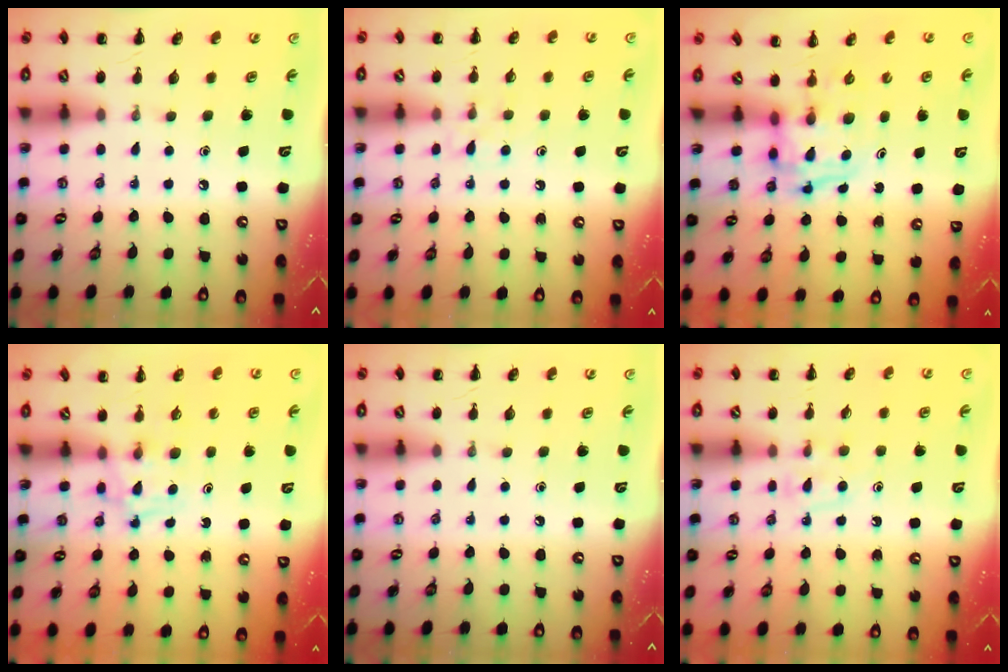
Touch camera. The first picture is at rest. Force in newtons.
{"total": 5.8, "press": 5.6, "slide": 1.7}
{"total": 3.3, "press": 3.2, "slide": 0.6}
{"total": 3.2, "press": 2.9, "slide": 1.2}
{"total": 0.0}
{"total": 6.2, "press": 5.9, "slide": 1.8}